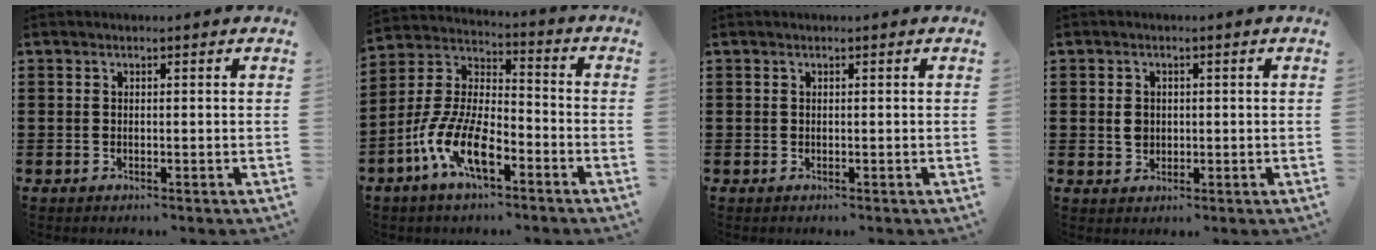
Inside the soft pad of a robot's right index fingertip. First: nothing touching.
{"total": 10.7, "force": [-6.1, 3.7, 8.0], "torque": [-0.208, -0.021, -0.125]}
{"total": 0.0}
{"total": 2.4, "force": [0.2, 2.0, 1.5], "torque": [-0.033, 0.008, 0.003]}